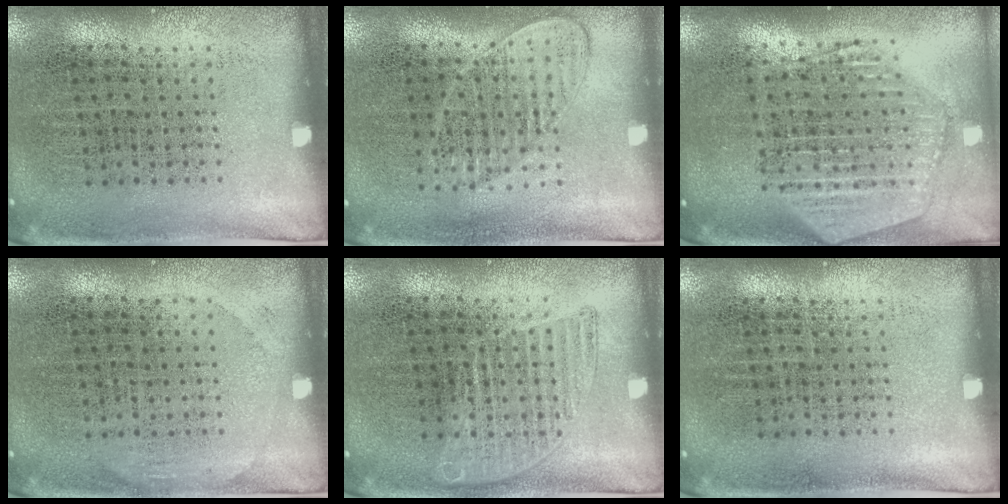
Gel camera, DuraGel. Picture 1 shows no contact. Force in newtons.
{"total": 1.0, "press": 1.0, "slide": 0.3}
{"total": 2.4, "press": 2.1, "slide": 1.3}
{"total": 0.8, "press": 0.8, "slide": 0.2}
{"total": 1.4, "press": 1.4, "slide": 0.1}
{"total": 0.0}